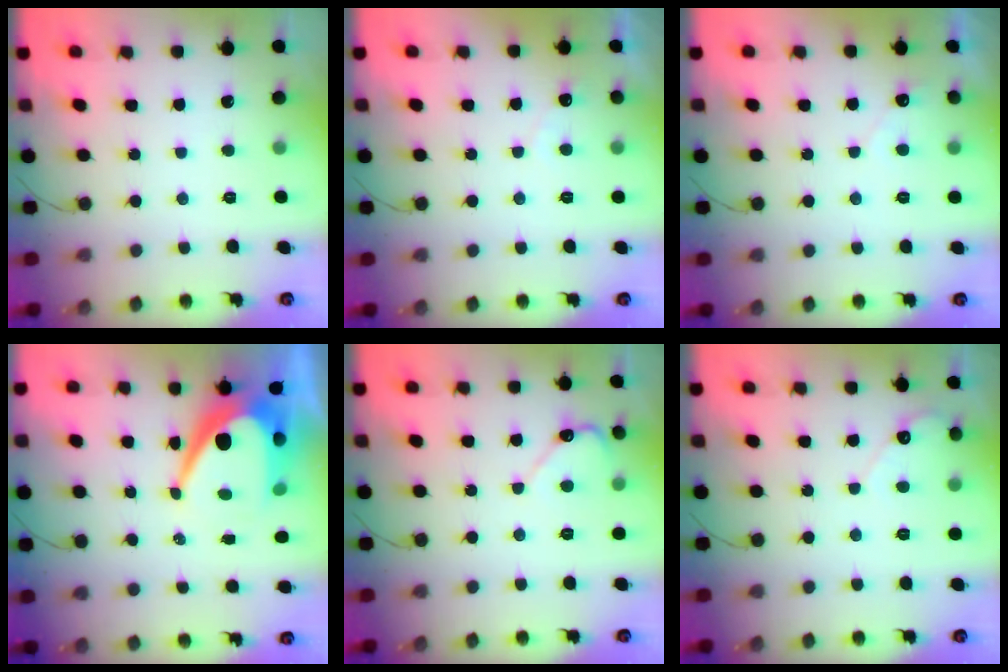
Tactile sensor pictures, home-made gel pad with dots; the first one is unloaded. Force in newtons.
{"total": 3.0, "press": 3.0, "slide": 0.1}
{"total": 2.8, "press": 2.8, "slide": 0.2}
{"total": 13.6, "press": 13.5, "slide": 1.2}
{"total": 4.1, "press": 4.1, "slide": 0.4}
{"total": 3.1, "press": 3.1, "slide": 0.2}